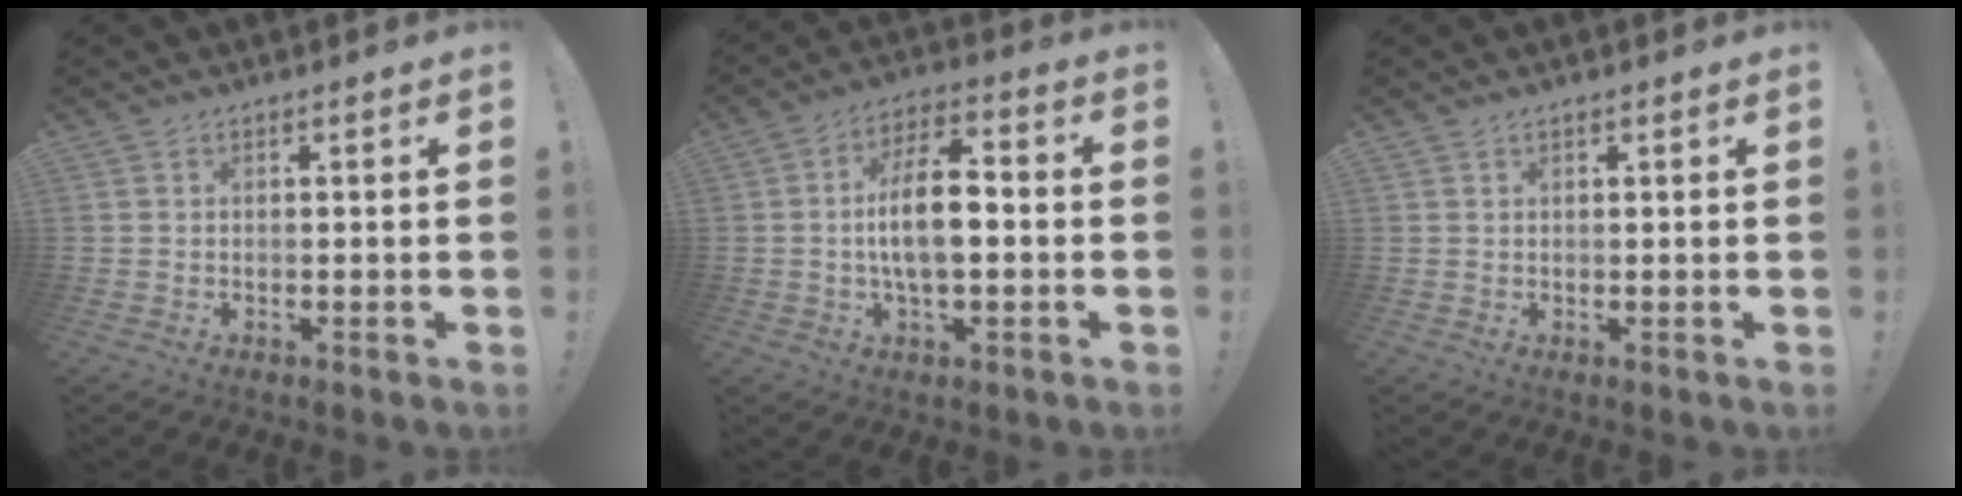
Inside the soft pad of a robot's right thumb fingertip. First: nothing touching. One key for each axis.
{"total": 11.0, "fx": -1.1, "fy": 4.8, "fz": 9.8, "tx": -0.172, "ty": 0.008, "tz": -0.023}
{"total": 0.7, "fx": 0.6, "fy": 0.2, "fz": 0.3, "tx": -0.012, "ty": 0.002, "tz": 0.012}